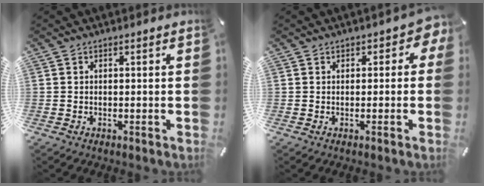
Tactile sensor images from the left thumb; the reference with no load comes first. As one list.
[{"total": 2.7, "force": [0.7, 2.1, 1.6], "torque": [-0.006, -0.001, 0.006]}]